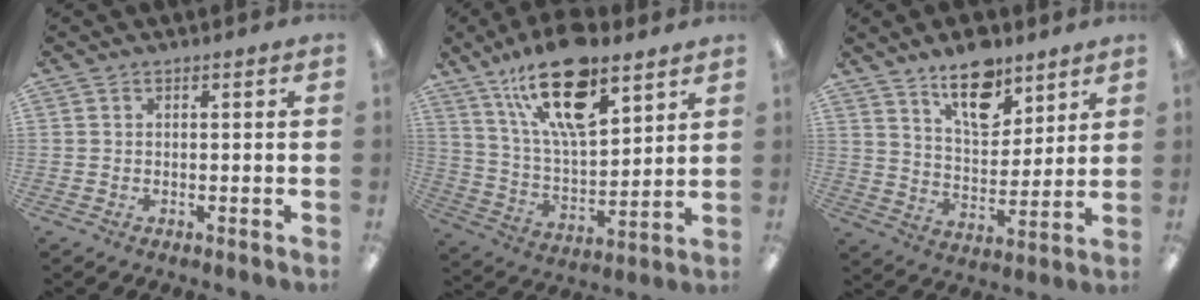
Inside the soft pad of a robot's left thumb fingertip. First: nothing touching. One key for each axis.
{"total": 21.4, "fx": 13.2, "fy": 8.6, "fz": 14.4, "tx": -0.256, "ty": -0.060, "tz": 0.224}
{"total": 13.4, "fx": 9.4, "fy": 6.5, "fz": 6.9, "tx": -0.087, "ty": -0.056, "tz": 0.163}